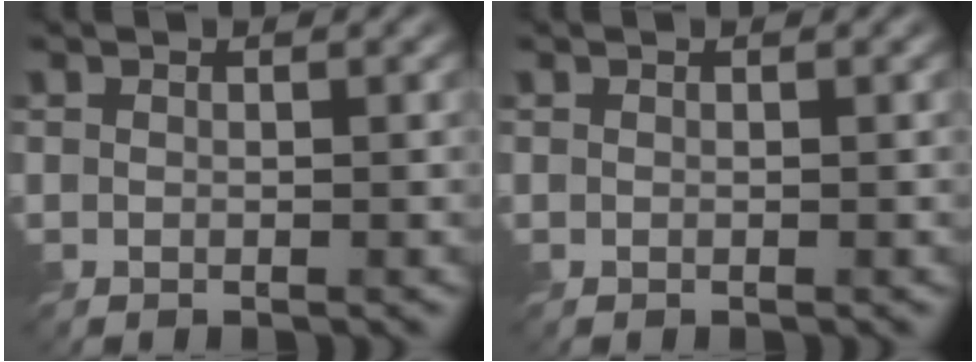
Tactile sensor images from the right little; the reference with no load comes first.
{"total": 0.0}